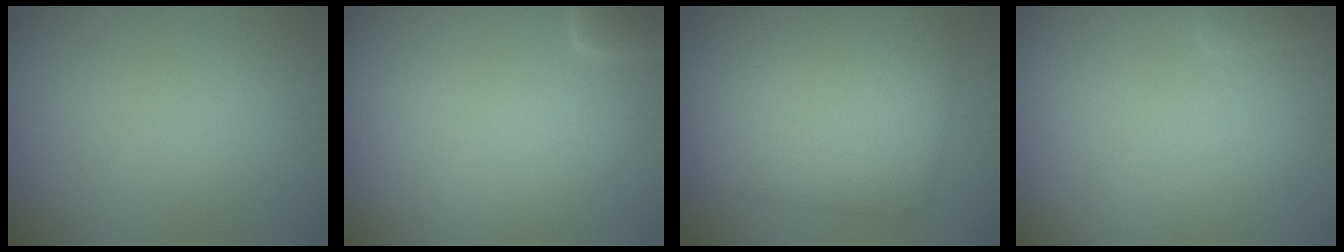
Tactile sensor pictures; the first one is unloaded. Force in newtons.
{"total": 1.9, "press": 1.9, "slide": 0.2}
{"total": 9.2, "press": 9.2, "slide": 0.2}
{"total": 0.7, "press": 0.7, "slide": 0.0}